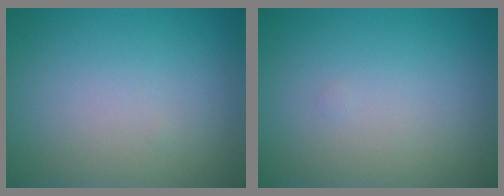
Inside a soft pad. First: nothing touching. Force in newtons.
{"total": 0.0}